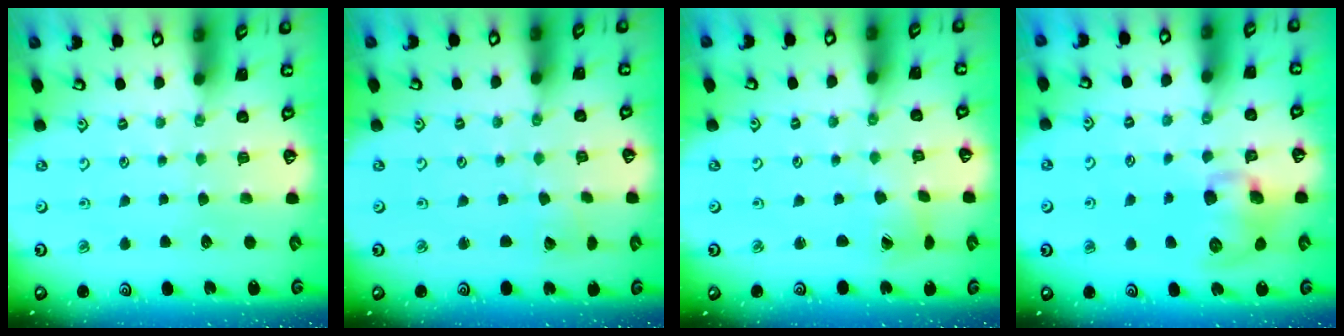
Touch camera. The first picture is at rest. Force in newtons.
{"total": 1.3, "press": 1.3, "slide": 0.0}
{"total": 3.0, "press": 3.0, "slide": 0.2}
{"total": 11.4, "press": 11.2, "slide": 2.2}